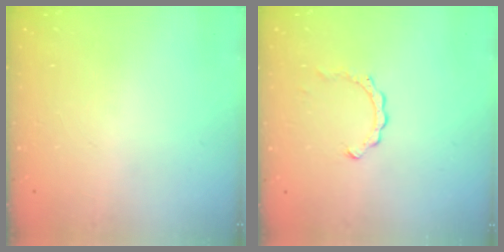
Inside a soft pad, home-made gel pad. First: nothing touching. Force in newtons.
{"total": 2.4, "press": 2.4, "slide": 0.2}